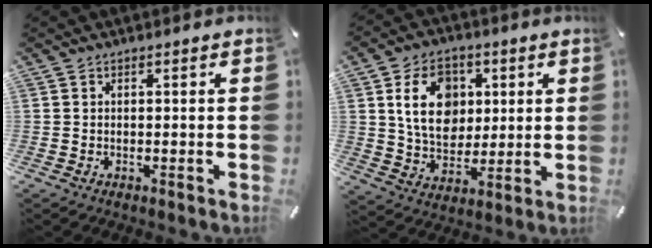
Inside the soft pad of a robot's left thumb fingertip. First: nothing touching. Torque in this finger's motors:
{"motor_torque": [0.93, 1.60, 1.20, -1.06, 0.43]}